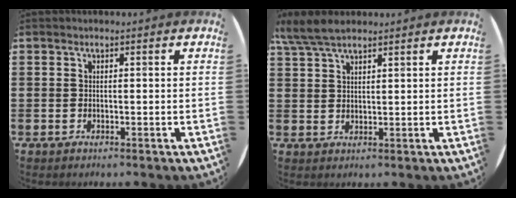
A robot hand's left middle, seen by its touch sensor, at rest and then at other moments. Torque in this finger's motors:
{"motor_torque": [0.70, -0.64, 0.13, 0.12]}